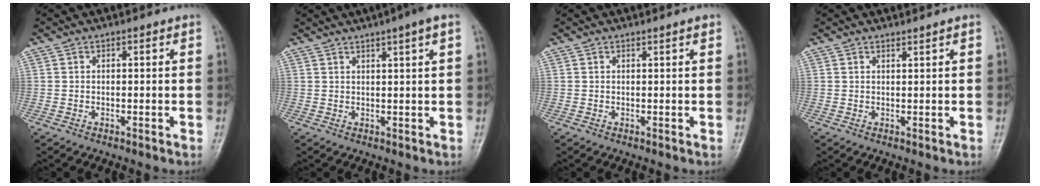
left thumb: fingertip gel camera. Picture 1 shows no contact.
{"total": 4.8, "force": [2.9, 0.1, 3.8], "torque": [-0.055, 0.010, 0.044]}
{"total": 0.7, "force": [0.5, 0.0, 0.5], "torque": [-0.007, -0.002, 0.006]}
{"total": 0.6, "force": [0.6, -0.1, 0.2], "torque": [-0.006, -0.007, 0.012]}